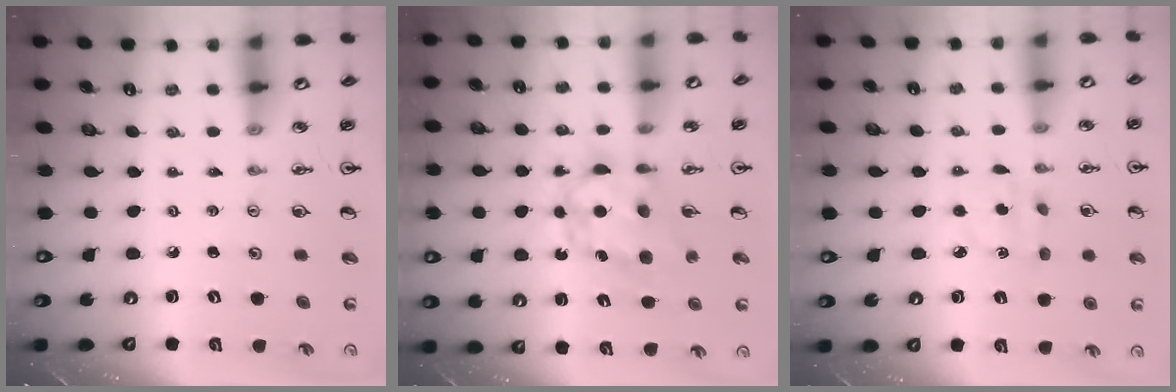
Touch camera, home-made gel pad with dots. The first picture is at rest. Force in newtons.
{"total": 6.7, "press": 6.7, "slide": 0.6}
{"total": 2.2, "press": 2.2, "slide": 0.2}